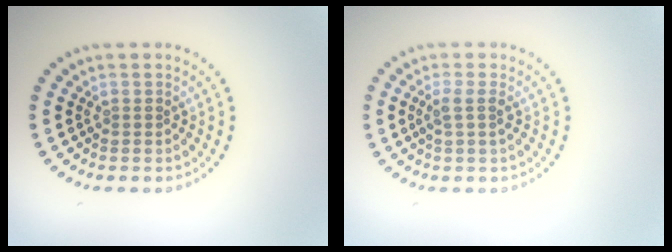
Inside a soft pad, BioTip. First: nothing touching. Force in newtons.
{"total": 1.6, "press": 1.4, "slide": 0.9}